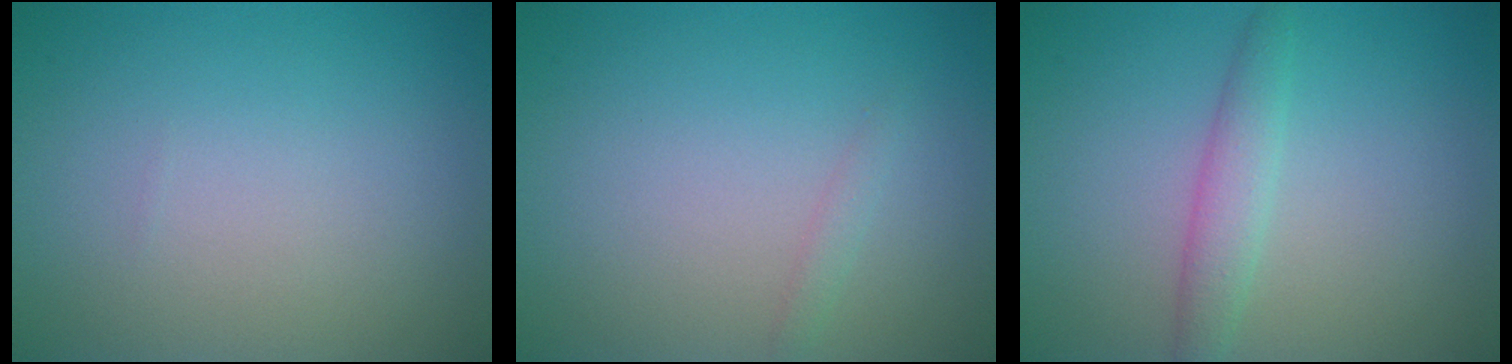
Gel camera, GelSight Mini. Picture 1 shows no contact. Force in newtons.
{"total": 0.7, "press": 0.7, "slide": 0.1}
{"total": 2.3, "press": 2.3, "slide": 0.1}